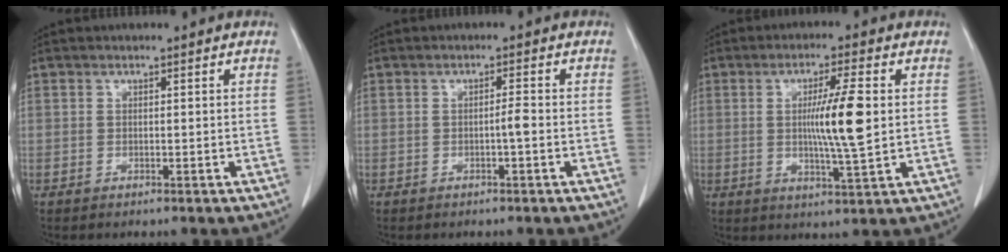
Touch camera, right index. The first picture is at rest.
{"total": 1.5, "force": [-0.5, -0.1, 1.4], "torque": [-0.024, 0.001, -0.008]}
{"total": 8.8, "force": [0.6, -0.1, 8.8], "torque": [-0.152, -0.009, 0.010]}